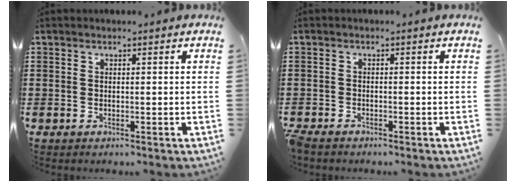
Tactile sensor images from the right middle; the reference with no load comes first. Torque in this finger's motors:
{"motor_torque": [2.14, 0.00, 0.10, 0.05]}